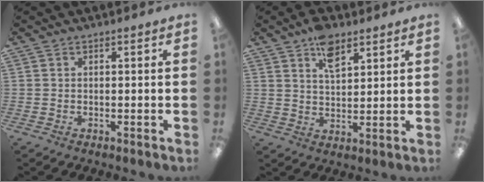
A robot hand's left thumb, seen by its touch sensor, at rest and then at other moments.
{"total": 7.5, "force": [4.9, 3.7, 4.4], "torque": [-0.066, -0.020, 0.083]}